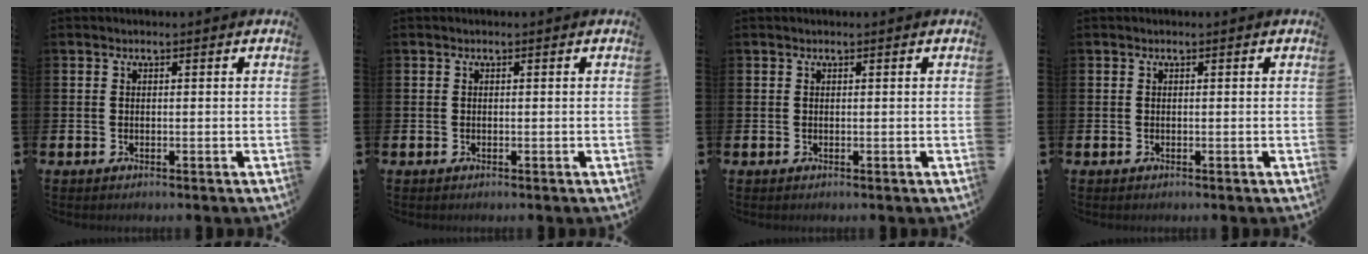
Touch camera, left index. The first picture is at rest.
{"total": 0.0}
{"total": 0.0}
{"total": 0.0}